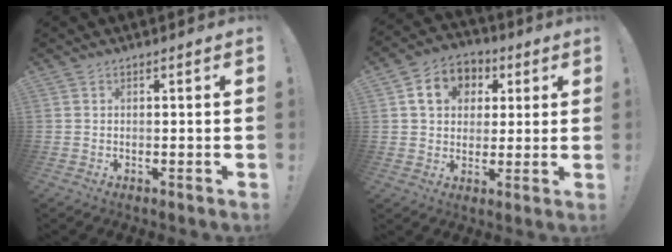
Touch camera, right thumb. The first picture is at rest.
{"total": 11.3, "force": [3.5, 9.3, 5.3], "torque": [-0.079, 0.001, 0.071]}